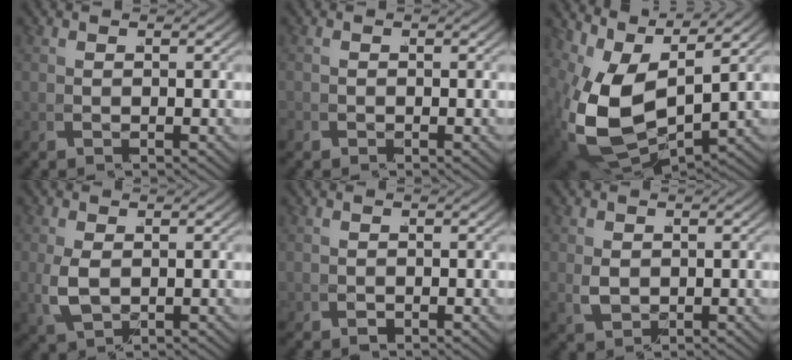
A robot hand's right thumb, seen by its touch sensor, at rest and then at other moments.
{"total": 0.5, "force": [-0.4, 0.3, -0.1], "torque": [0.000, -0.004, -0.007]}
{"total": 12.2, "force": [0.2, 7.9, 9.3], "torque": [-0.238, -0.063, 0.038]}
{"total": 3.3, "force": [0.3, 2.1, 2.5], "torque": [-0.074, -0.012, 0.023]}
{"total": 0.5, "force": [-0.1, 0.4, 0.3], "torque": [-0.012, -0.006, 0.004]}
{"total": 2.4, "force": [0.4, 1.8, 1.5], "torque": [-0.045, -0.014, 0.025]}